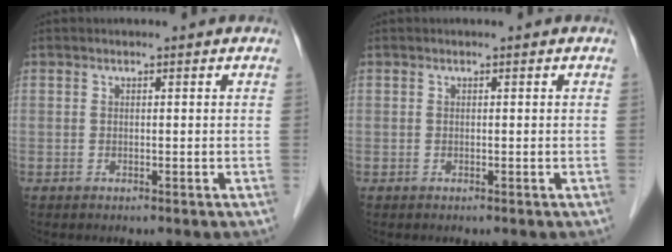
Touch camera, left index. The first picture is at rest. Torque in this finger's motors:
{"motor_torque": [-0.02, 0.02, 0.00, 0.00]}